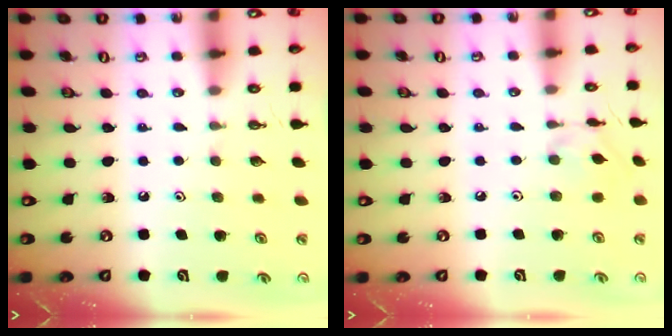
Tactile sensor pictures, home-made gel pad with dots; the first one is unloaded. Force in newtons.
{"total": 2.1, "press": 2.1, "slide": 0.3}